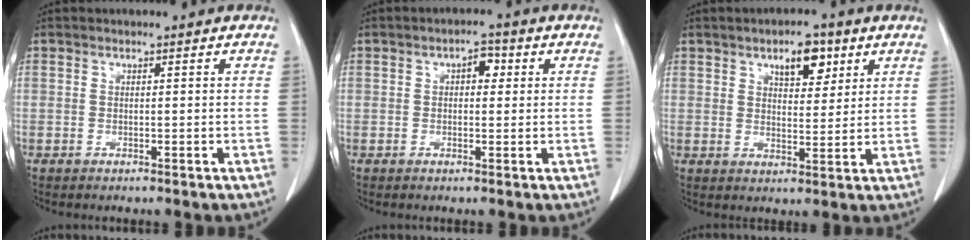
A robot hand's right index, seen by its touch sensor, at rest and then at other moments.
{"total": 2.9, "force": [0.9, 1.6, 2.2], "torque": [-0.029, 0.013, 0.009]}
{"total": 6.3, "force": [3.6, 2.8, 4.4], "torque": [-0.063, 0.004, 0.054]}